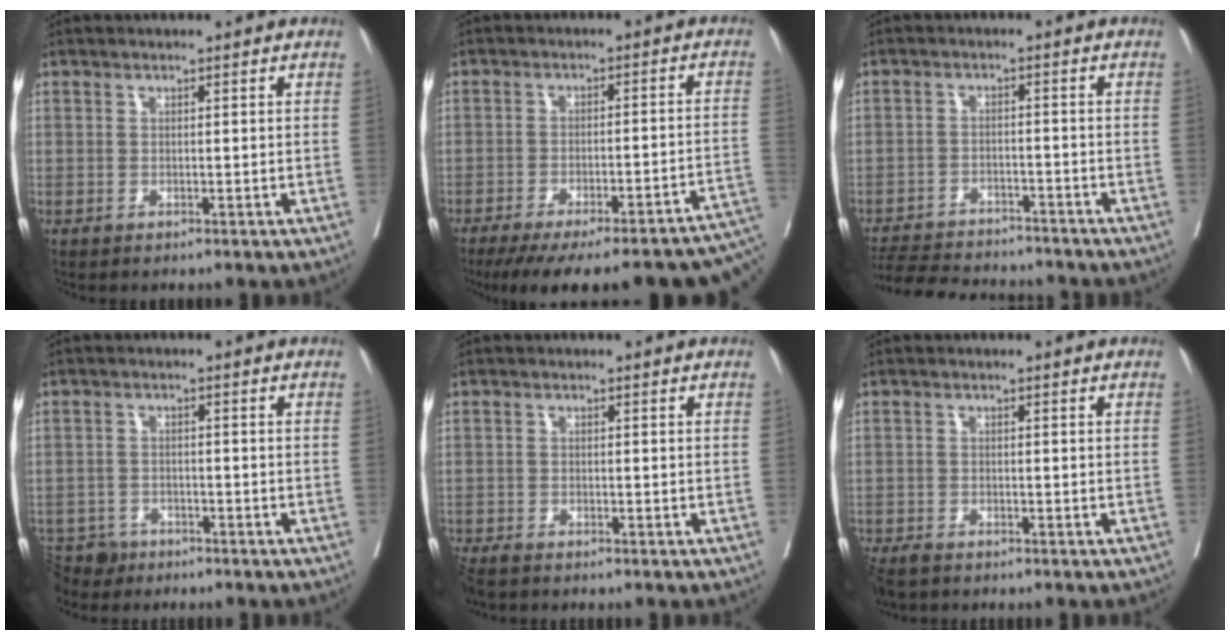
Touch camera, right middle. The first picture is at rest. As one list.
[{"total": 23.6, "force": [-18.4, 3.7, 14.4], "torque": [-0.154, -0.011, -0.237]}, {"total": 12.0, "force": [-11.2, 2.9, 3.3], "torque": [-0.059, 0.000, -0.163]}, {"total": 4.8, "force": [-4.2, 2.3, 0.0], "torque": [0.007, -0.003, -0.075]}, {"total": 3.9, "force": [-3.4, 0.9, 1.5], "torque": [-0.030, -0.012, -0.063]}, {"total": 4.9, "force": [-4.1, 1.6, 2.0], "torque": [-0.038, -0.011, -0.072]}]